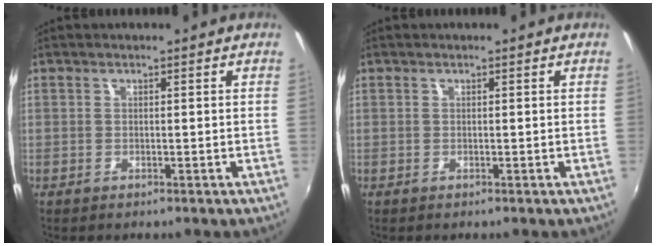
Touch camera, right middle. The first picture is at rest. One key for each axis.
{"total": 0.0}